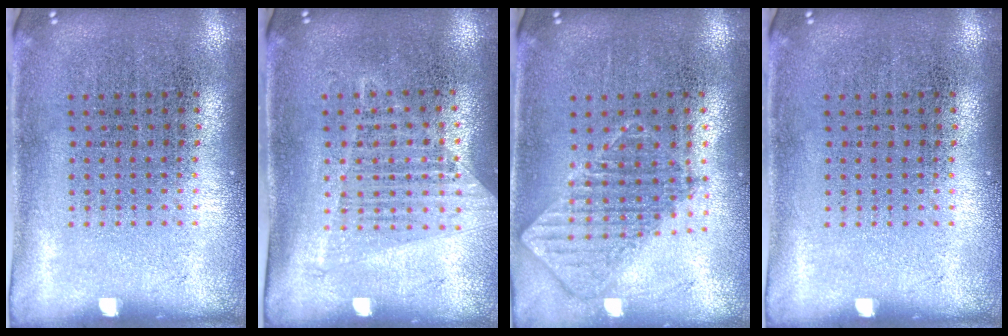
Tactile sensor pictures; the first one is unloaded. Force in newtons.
{"total": 1.3, "press": 1.2, "slide": 0.4}
{"total": 0.9, "press": 0.9, "slide": 0.1}
{"total": 0.0}